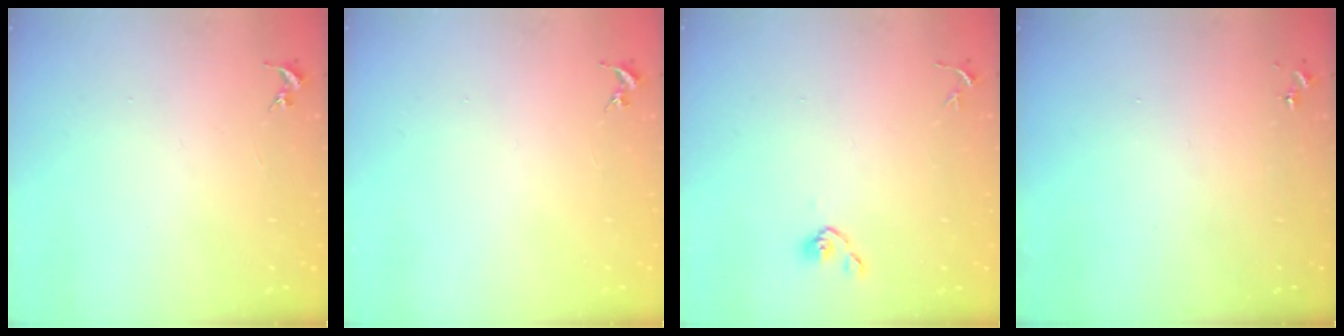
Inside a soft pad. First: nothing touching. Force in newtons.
{"total": 0.0}
{"total": 4.3, "press": 4.2, "slide": 1.1}
{"total": 0.0}